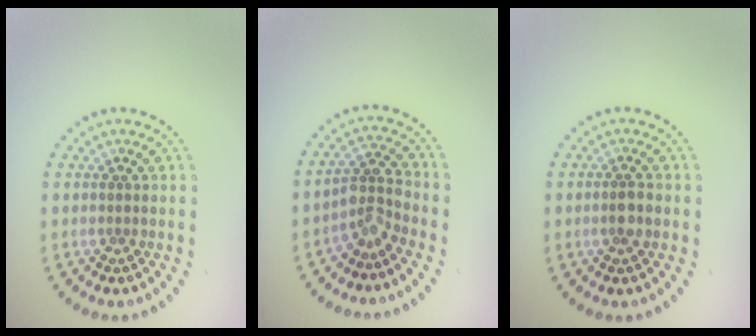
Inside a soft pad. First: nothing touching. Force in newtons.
{"total": 2.8, "press": 2.0, "slide": 1.9}
{"total": 1.7, "press": 1.6, "slide": 0.5}